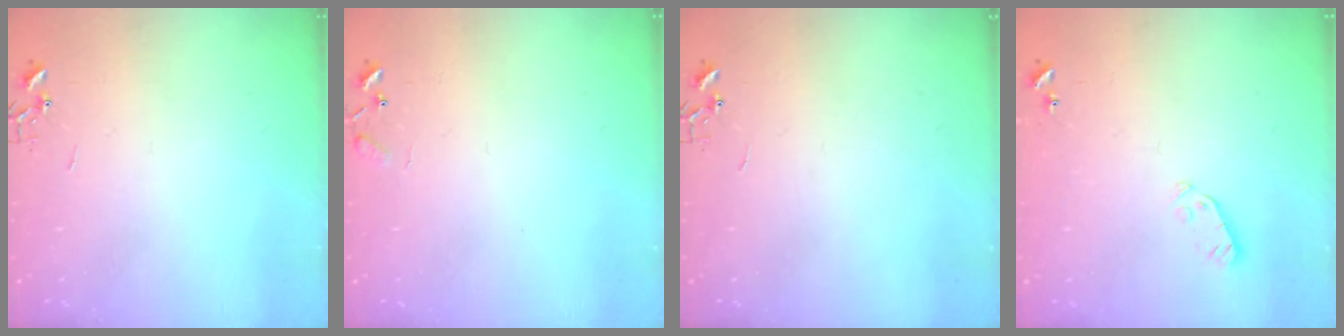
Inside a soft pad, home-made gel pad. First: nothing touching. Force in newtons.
{"total": 5.8, "press": 5.8, "slide": 0.5}
{"total": 0.0}
{"total": 3.9, "press": 3.8, "slide": 0.9}